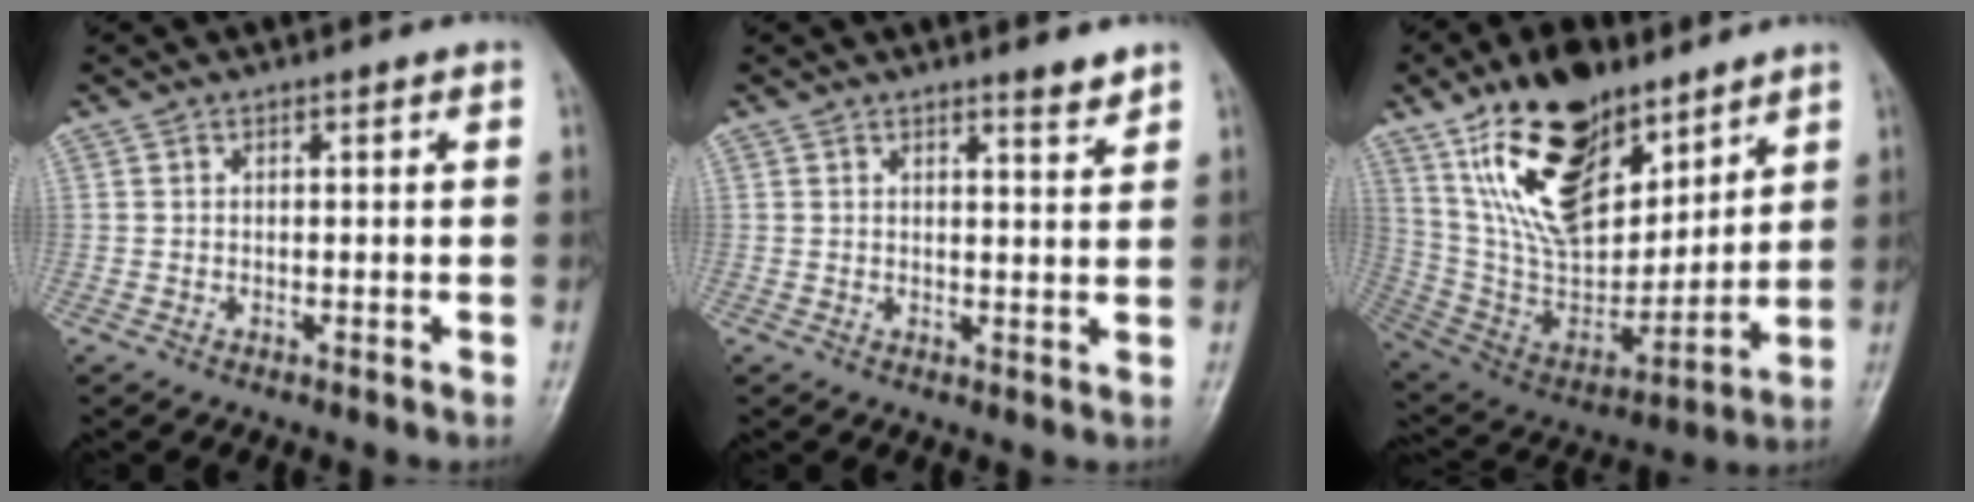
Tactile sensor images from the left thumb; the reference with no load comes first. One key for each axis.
{"total": 2.7, "fx": 2.2, "fy": 0.2, "fz": 1.4, "tx": -0.017, "ty": -0.022, "tz": 0.033}
{"total": 24.0, "fx": 13.6, "fy": 12.3, "fz": 15.5, "tx": -0.232, "ty": -0.063, "tz": 0.258}